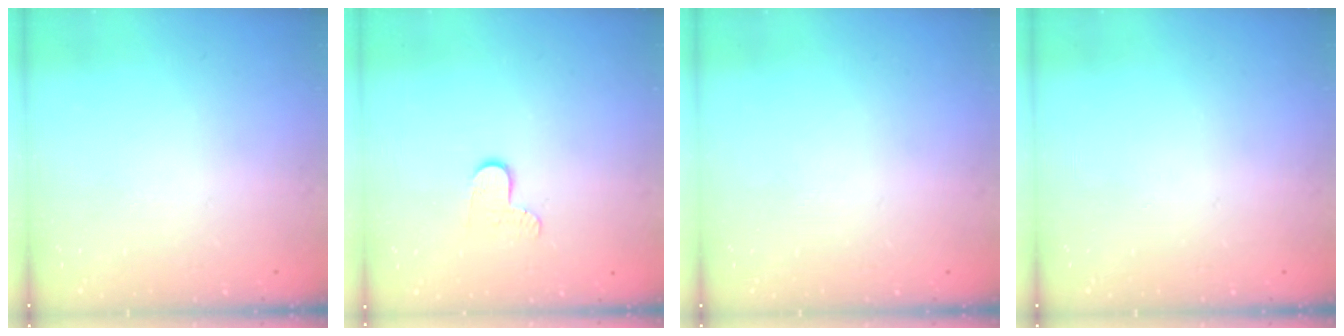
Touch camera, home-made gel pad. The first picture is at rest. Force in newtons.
{"total": 5.9, "press": 5.9, "slide": 0.6}
{"total": 0.0}
{"total": 0.0}